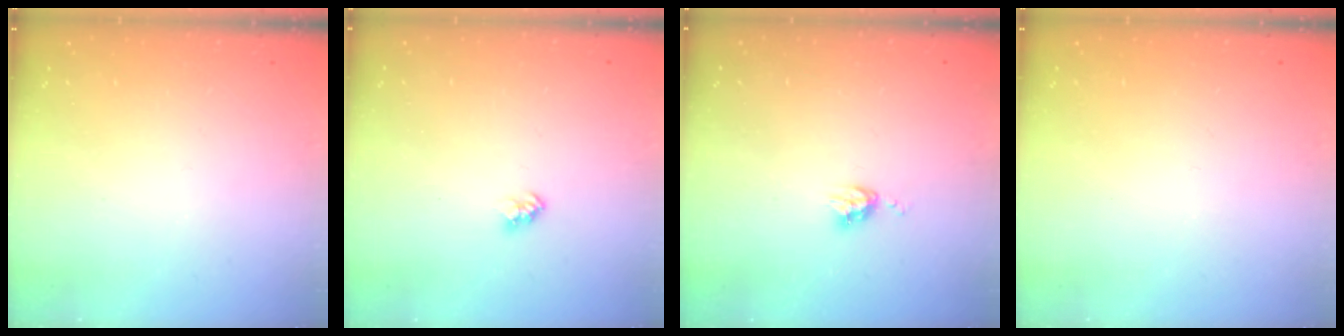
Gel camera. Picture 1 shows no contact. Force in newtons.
{"total": 2.4, "press": 2.4, "slide": 0.2}
{"total": 4.2, "press": 4.1, "slide": 0.6}
{"total": 0.0}